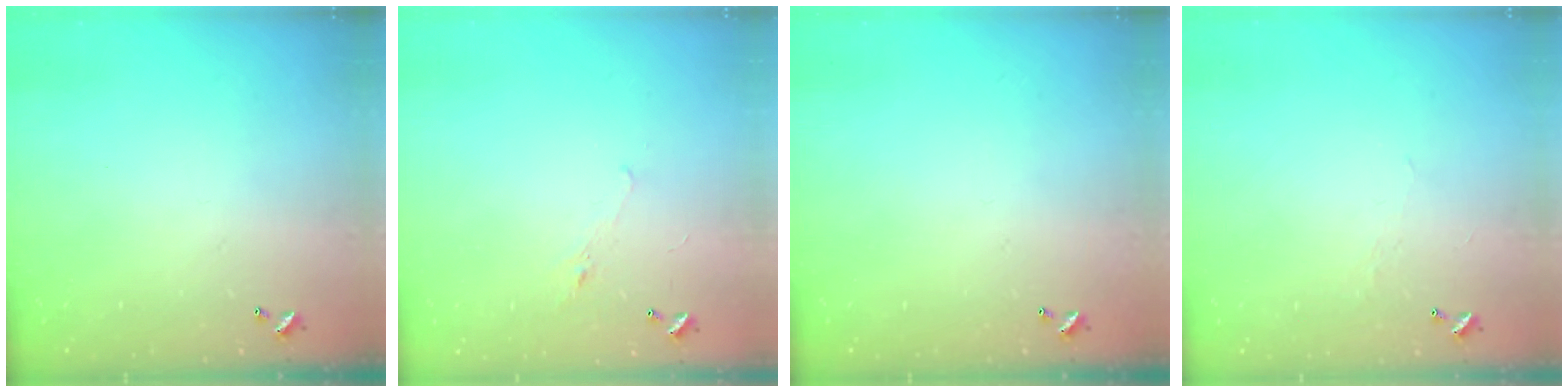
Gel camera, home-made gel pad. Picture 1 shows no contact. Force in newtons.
{"total": 0.7, "press": 0.2, "slide": 0.6}
{"total": 0.0}
{"total": 1.7, "press": 1.7, "slide": 0.4}